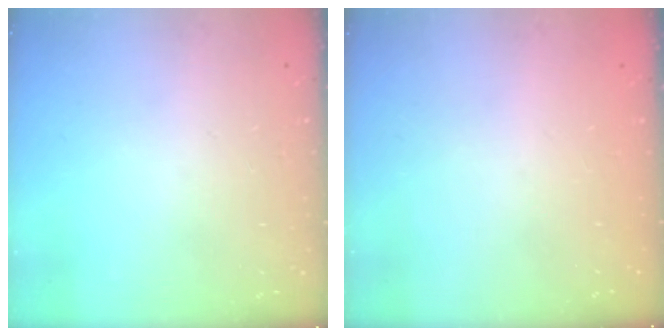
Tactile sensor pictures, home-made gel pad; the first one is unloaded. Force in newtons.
{"total": 0.0}